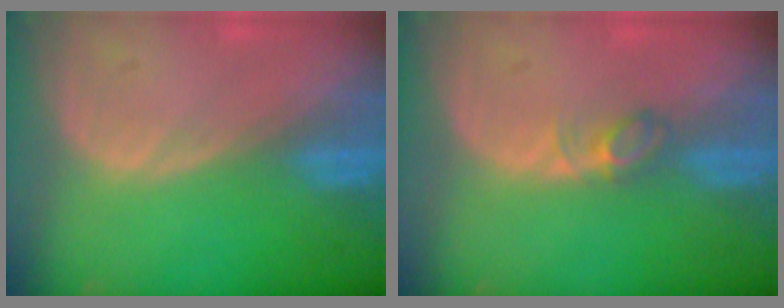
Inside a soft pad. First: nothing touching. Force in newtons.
{"total": 2.4, "press": 2.4, "slide": 0.4}